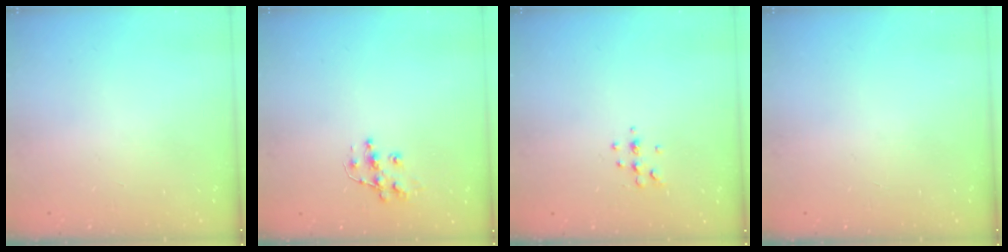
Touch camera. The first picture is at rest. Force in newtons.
{"total": 8.8, "press": 8.8, "slide": 0.6}
{"total": 5.3, "press": 5.1, "slide": 1.5}
{"total": 0.0}